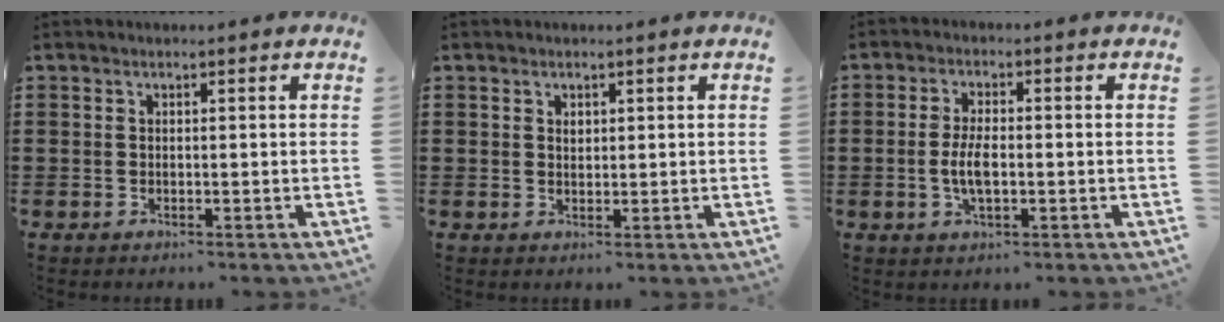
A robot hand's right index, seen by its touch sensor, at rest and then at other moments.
{"total": 1.0, "force": [0.6, 0.7, 0.4], "torque": [-0.009, 0.003, 0.012]}
{"total": 4.4, "force": [-0.6, 1.5, 4.1], "torque": [-0.089, -0.004, -0.014]}